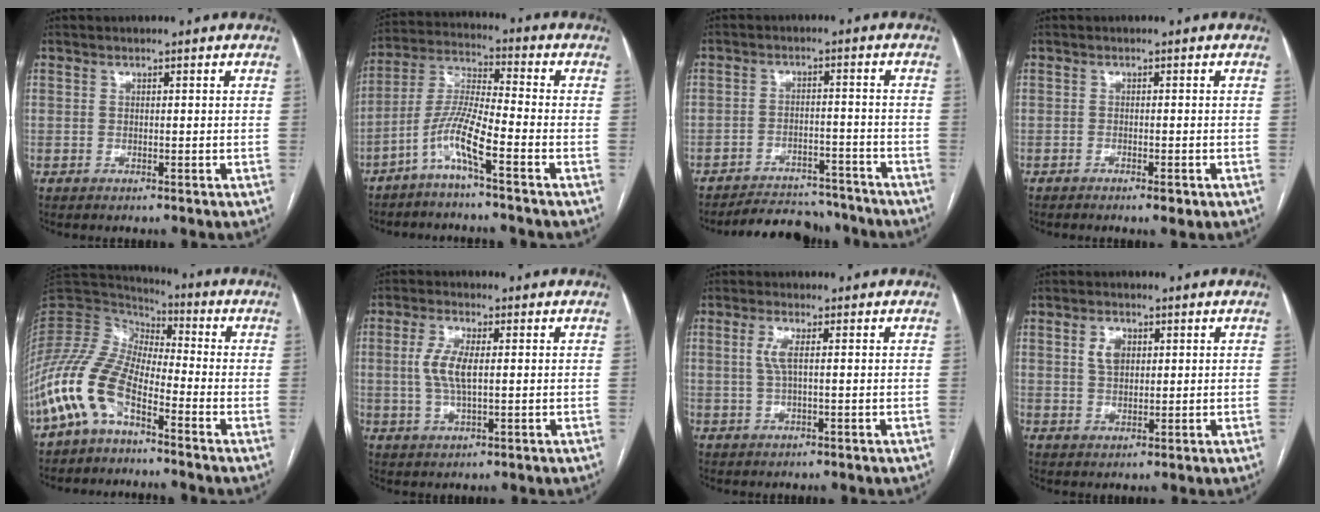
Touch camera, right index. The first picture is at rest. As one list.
[{"total": 8.1, "force": [-4.6, -0.2, 6.7], "torque": [-0.148, 0.001, -0.099]}, {"total": 10.7, "force": [-10.1, 3.1, 1.6], "torque": [-0.014, 0.007, -0.140]}, {"total": 1.6, "force": [-1.0, 0.3, 1.2], "torque": [-0.019, -0.002, -0.014]}, {"total": 10.7, "force": [-6.1, 4.5, 7.5], "torque": [-0.179, 0.016, -0.130]}, {"total": 5.6, "force": [0.6, 1.8, 5.3], "torque": [-0.119, 0.001, 0.013]}, {"total": 2.8, "force": [0.5, 0.5, 2.7], "torque": [-0.065, 0.002, 0.012]}, {"total": 3.7, "force": [1.3, 2.3, 2.5], "torque": [-0.049, 0.007, 0.027]}]